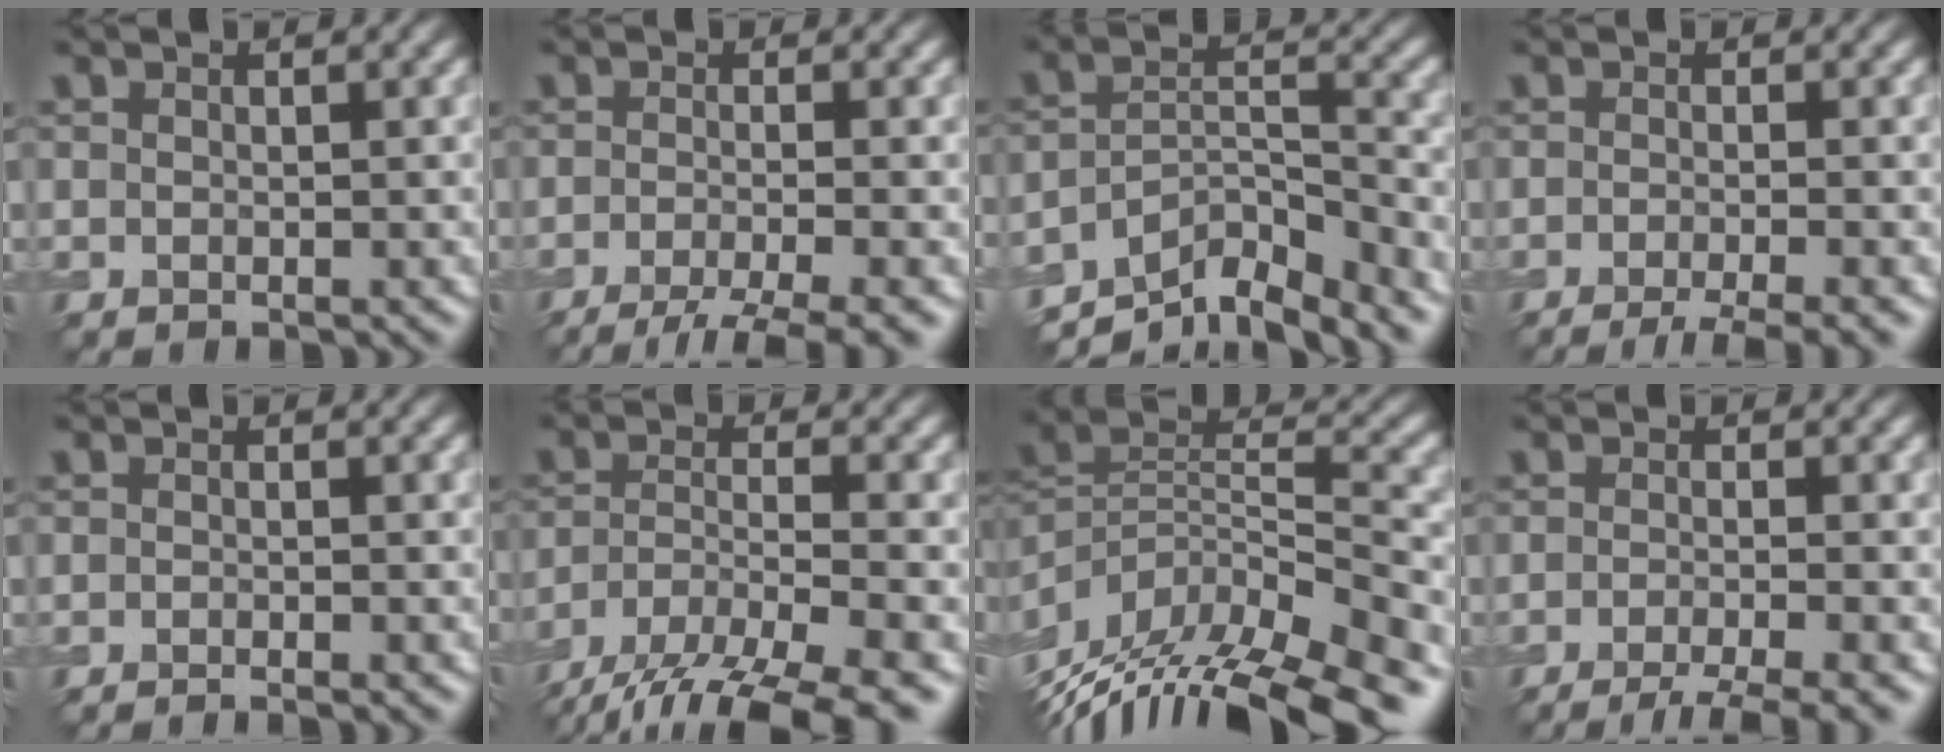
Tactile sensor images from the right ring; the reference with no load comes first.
{"total": 5.6, "force": [-3.6, 1.1, 4.1], "torque": [-0.053, -0.005, -0.064]}
{"total": 7.8, "force": [-6.4, 2.1, 3.9], "torque": [-0.056, -0.007, -0.111]}
{"total": 4.3, "force": [-2.8, 0.8, 3.2], "torque": [-0.040, -0.003, -0.049]}
{"total": 1.1, "force": [-0.9, 0.1, 0.6], "torque": [-0.006, -0.003, -0.018]}
{"total": 11.4, "force": [-8.9, 3.3, 6.2], "torque": [-0.119, -0.033, -0.139]}
{"total": 13.1, "force": [-8.7, 5.0, 8.3], "torque": [-0.166, 0.031, -0.141]}
{"total": 4.8, "force": [-3.1, 0.9, 3.5], "torque": [-0.046, -0.003, -0.057]}